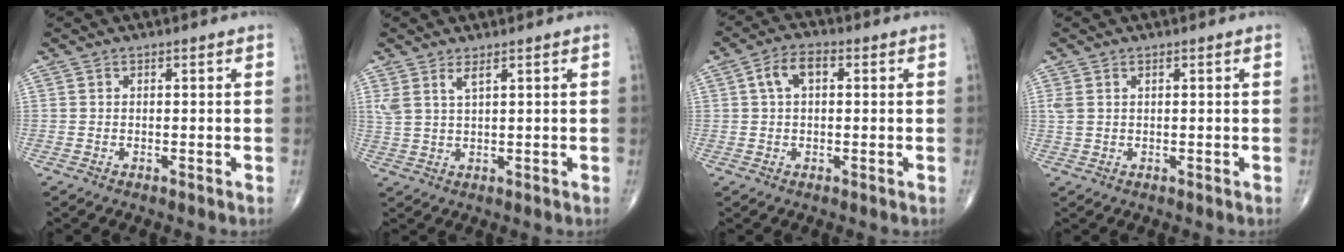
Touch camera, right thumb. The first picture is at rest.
{"total": 3.4, "force": [2.1, 0.8, 2.6], "torque": [-0.062, -0.009, 0.049]}
{"total": 5.2, "force": [1.2, 2.9, 4.1], "torque": [-0.080, 0.015, 0.017]}
{"total": 2.1, "force": [0.9, 1.1, 1.5], "torque": [-0.044, 0.008, 0.025]}